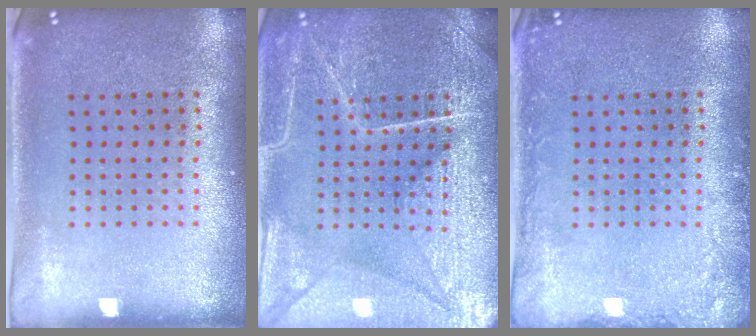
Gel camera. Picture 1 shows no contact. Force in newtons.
{"total": 7.1, "press": 7.1, "slide": 1.0}
{"total": 1.7, "press": 1.7, "slide": 0.3}